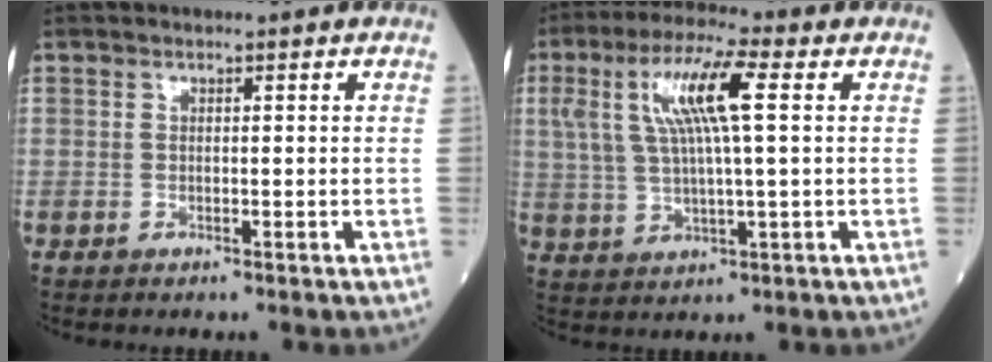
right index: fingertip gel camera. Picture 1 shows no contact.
{"total": 10.9, "force": [3.0, 1.5, 10.4], "torque": [-0.213, 0.021, 0.055]}